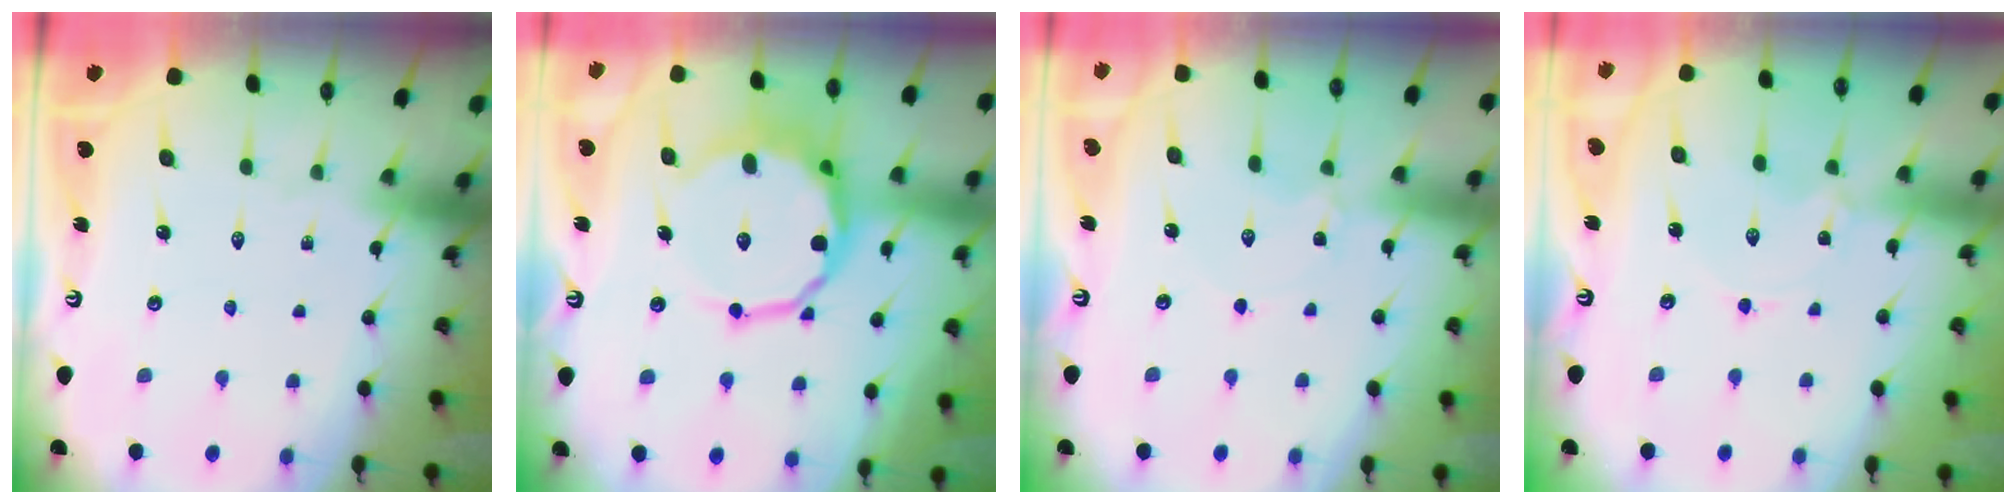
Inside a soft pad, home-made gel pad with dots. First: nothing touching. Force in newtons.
{"total": 12.9, "press": 12.3, "slide": 3.8}
{"total": 2.2, "press": 2.2, "slide": 0.2}
{"total": 1.2, "press": 1.2, "slide": 0.2}